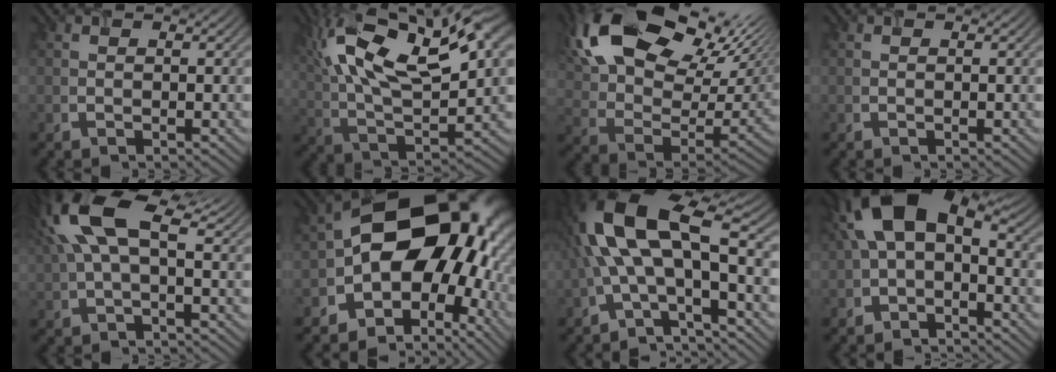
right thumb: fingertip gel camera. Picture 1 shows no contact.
{"total": 19.2, "force": [8.0, 8.2, 15.4], "torque": [-0.301, 0.040, 0.124]}
{"total": 22.1, "force": [11.2, 12.4, 14.5], "torque": [-0.302, 0.054, 0.186]}
{"total": 0.0}
{"total": 12.4, "force": [4.3, 5.3, 10.3], "torque": [-0.240, 0.020, 0.086]}
{"total": 18.2, "force": [-1.2, 13.3, 12.3], "torque": [-0.159, -0.022, 0.004]}
{"total": 14.9, "force": [-0.1, 6.0, 13.6], "torque": [-0.284, 0.028, -0.008]}
{"total": 10.9, "force": [0.3, 6.9, 8.4], "torque": [-0.167, 0.008, -0.001]}